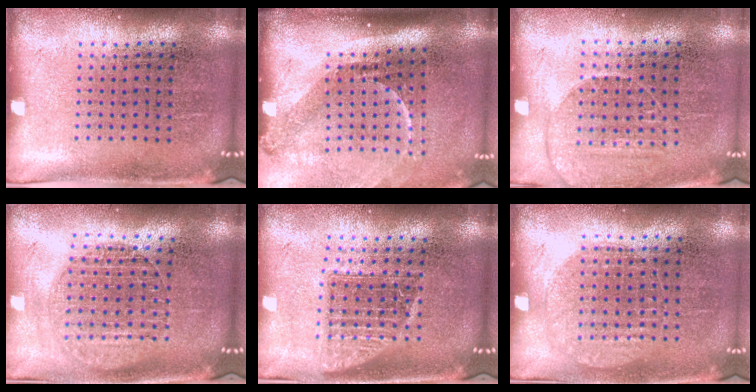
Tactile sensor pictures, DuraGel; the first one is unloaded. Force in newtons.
{"total": 2.3, "press": 1.5, "slide": 1.7}
{"total": 1.4, "press": 1.3, "slide": 0.6}
{"total": 1.6, "press": 1.4, "slide": 0.8}
{"total": 1.4, "press": 1.1, "slide": 0.8}
{"total": 0.9, "press": 0.9, "slide": 0.2}